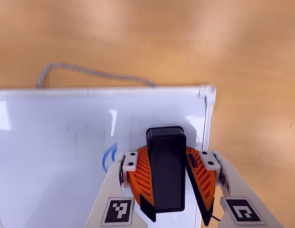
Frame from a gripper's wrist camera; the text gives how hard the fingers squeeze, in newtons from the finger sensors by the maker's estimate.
{"total": 12.2, "left": 14.1, "right": 10.4}